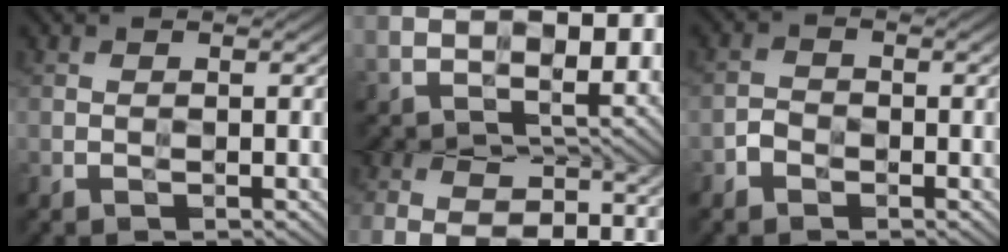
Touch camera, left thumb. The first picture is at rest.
{"total": 21.4, "force": [-0.2, 12.9, 17.1], "torque": [-0.284, 0.014, 0.021]}
{"total": 1.9, "force": [-1.2, 1.3, 0.6], "torque": [-0.009, 0.003, -0.030]}